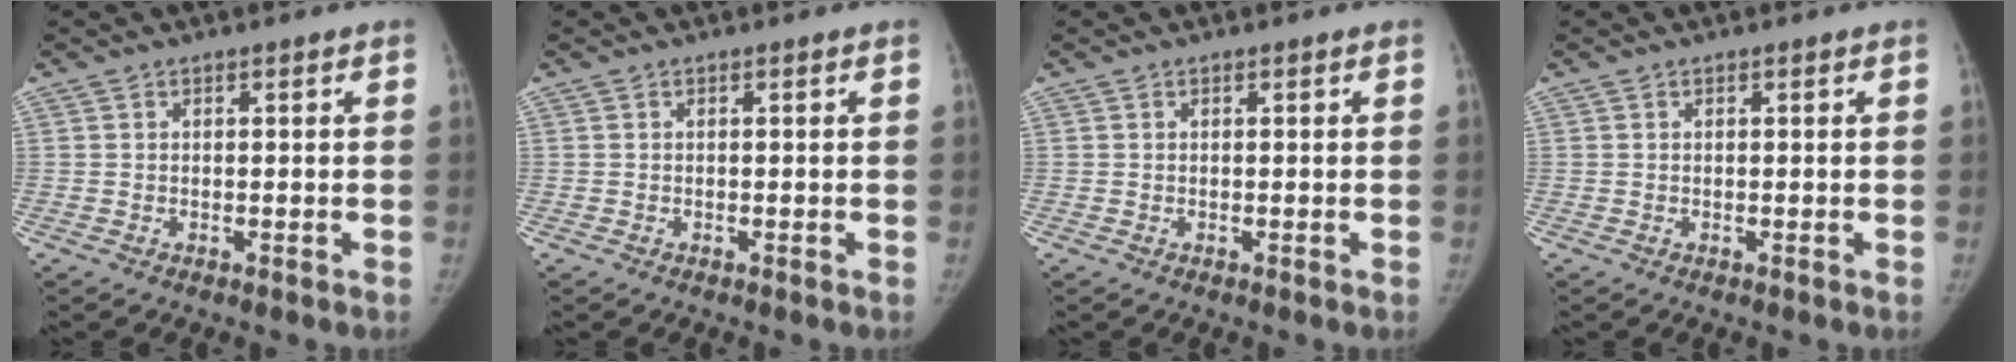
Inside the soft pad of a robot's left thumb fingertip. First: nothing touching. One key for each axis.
{"total": 0.0}
{"total": 0.0}
{"total": 0.0}